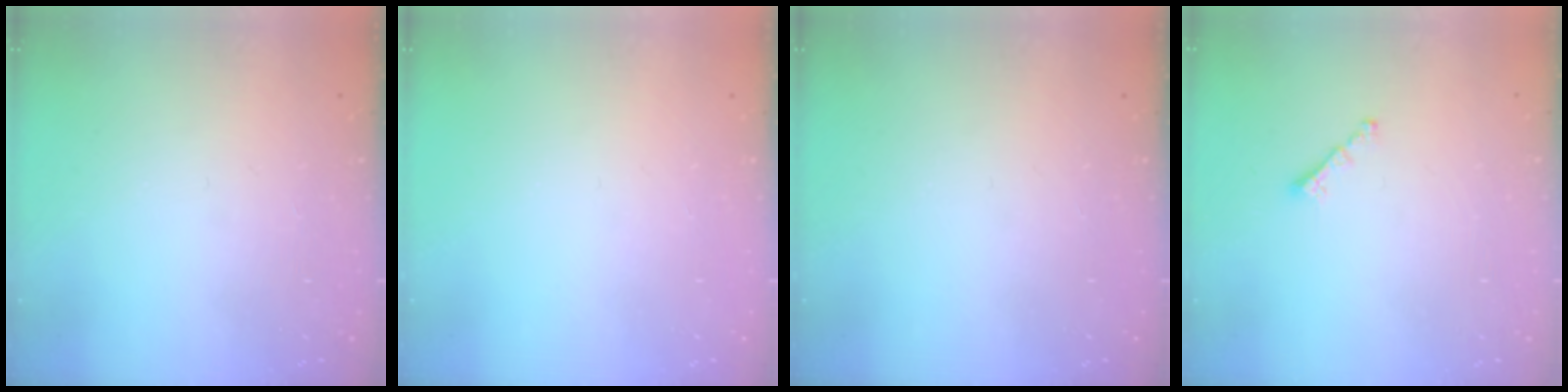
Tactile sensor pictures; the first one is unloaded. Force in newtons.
{"total": 0.0}
{"total": 0.0}
{"total": 1.6, "press": 1.5, "slide": 0.5}